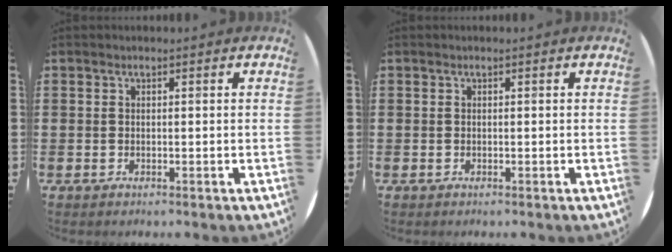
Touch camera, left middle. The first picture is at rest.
{"total": 0.0}